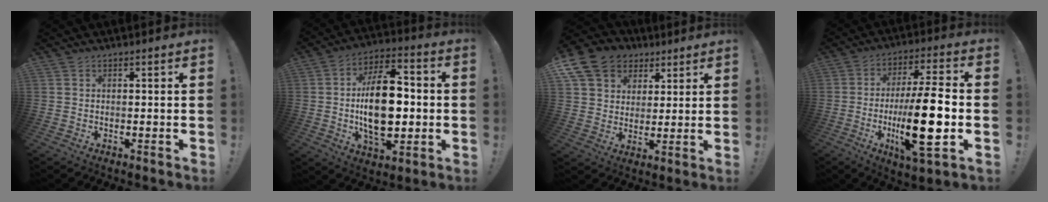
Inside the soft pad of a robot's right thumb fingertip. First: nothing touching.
{"total": 20.0, "force": [-1.2, 11.4, 16.4], "torque": [-0.283, 0.005, -0.021]}
{"total": 13.2, "force": [6.4, 10.4, 5.1], "torque": [-0.072, -0.037, 0.128]}
{"total": 20.9, "force": [-3.6, 5.6, 19.8], "torque": [-0.339, 0.002, -0.058]}